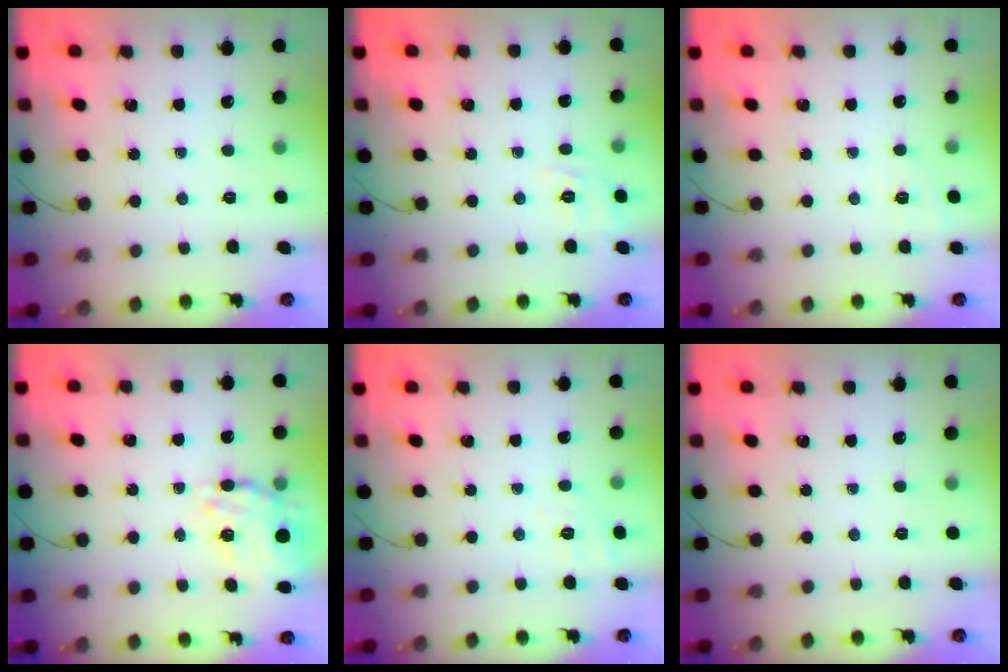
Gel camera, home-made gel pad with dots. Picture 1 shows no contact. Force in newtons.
{"total": 2.1, "press": 0.8, "slide": 1.9}
{"total": 8.3, "press": 8.2, "slide": 1.7}
{"total": 9.6, "press": 8.9, "slide": 3.8}
{"total": 5.8, "press": 5.5, "slide": 1.9}
{"total": 0.0}